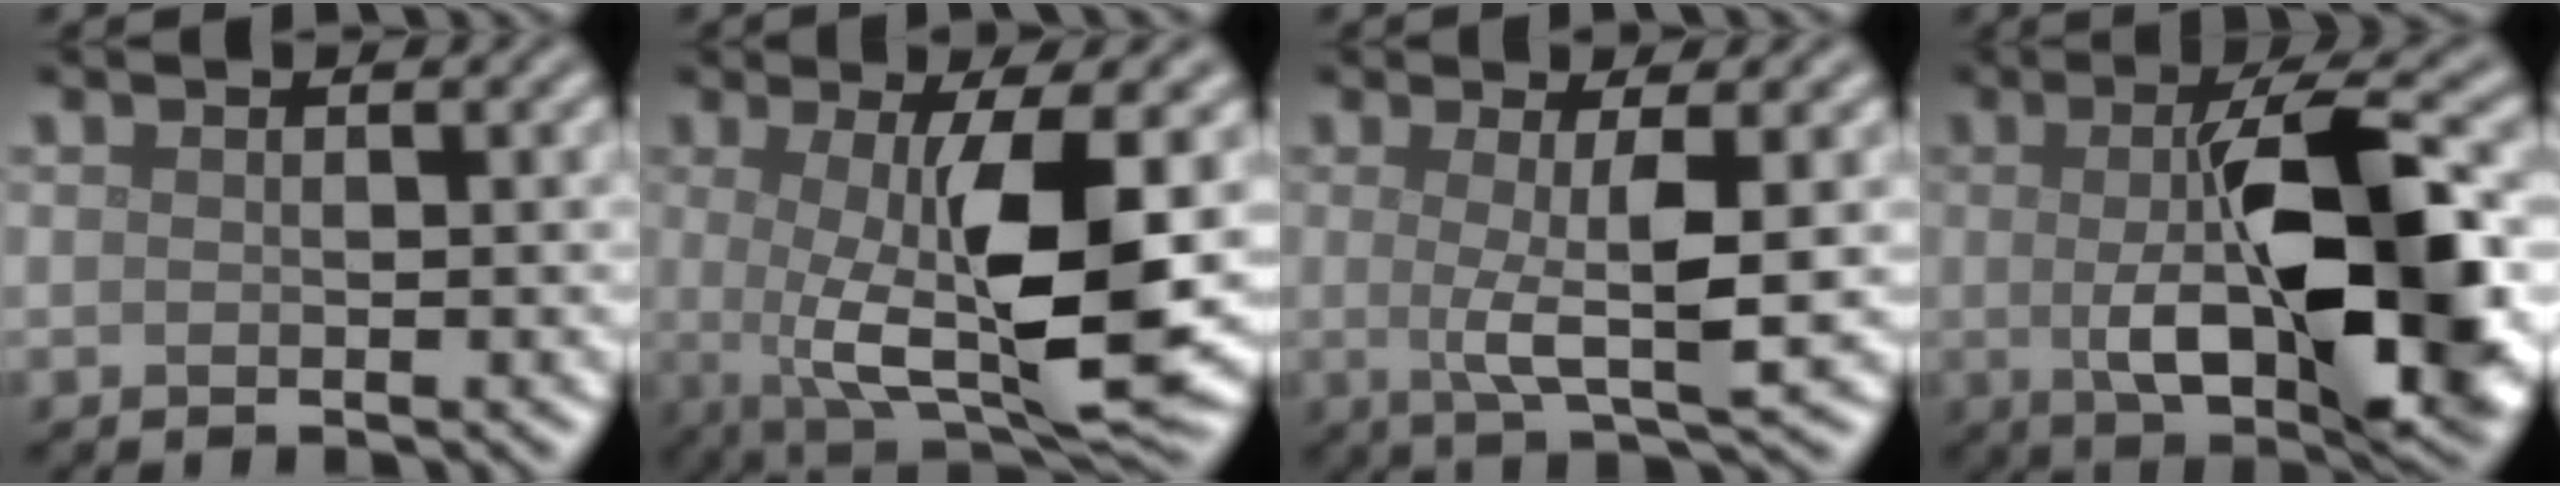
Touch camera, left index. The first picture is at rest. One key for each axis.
{"total": 9.5, "fx": 0.1, "fy": 2.3, "fz": 9.2, "tx": -0.153, "ty": -0.016, "tz": 0.009}
{"total": 4.3, "fx": 0.2, "fy": 0.7, "fz": 4.3, "tx": -0.073, "ty": -0.005, "tz": 0.001}
{"total": 12.5, "fx": -0.3, "fy": 4.0, "fz": 11.9, "tx": -0.183, "ty": -0.010, "tz": -0.005}